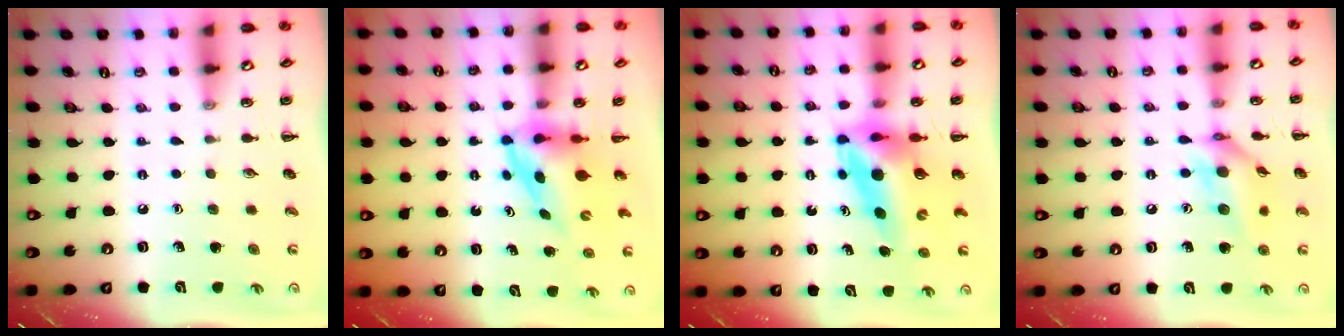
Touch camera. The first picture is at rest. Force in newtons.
{"total": 3.7, "press": 3.7, "slide": 0.6}
{"total": 9.6, "press": 9.2, "slide": 3.0}
{"total": 13.7, "press": 13.5, "slide": 2.5}